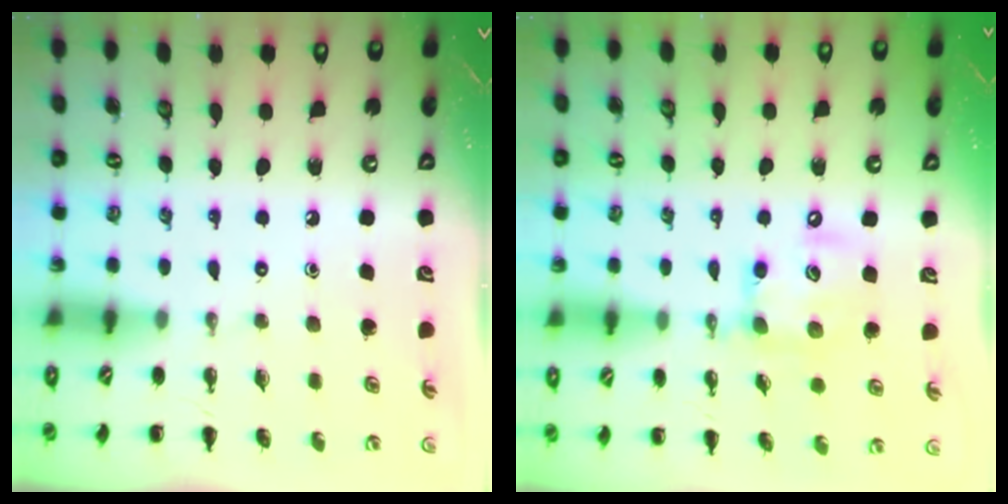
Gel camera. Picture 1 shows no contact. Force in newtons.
{"total": 12.1, "press": 12.0, "slide": 1.8}